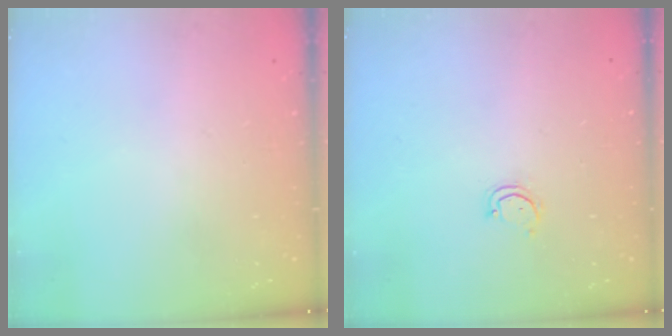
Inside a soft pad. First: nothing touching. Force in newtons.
{"total": 2.9, "press": 2.9, "slide": 0.3}